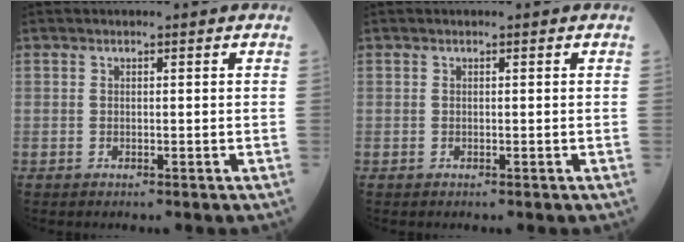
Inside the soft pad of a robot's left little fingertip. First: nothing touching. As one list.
[{"total": 0.0}]